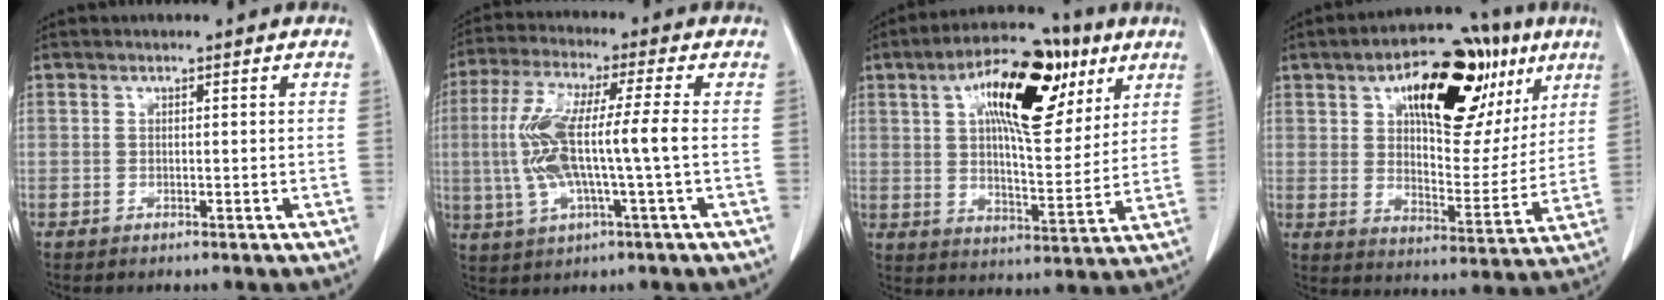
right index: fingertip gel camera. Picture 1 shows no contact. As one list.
[{"total": 11.9, "force": [-0.7, 1.1, 11.8], "torque": [-0.252, 0.012, -0.016]}, {"total": 17.9, "force": [7.9, 6.5, 14.7], "torque": [-0.235, 0.028, 0.125]}, {"total": 21.5, "force": [10.0, 10.0, 16.2], "torque": [-0.238, 0.035, 0.155]}]